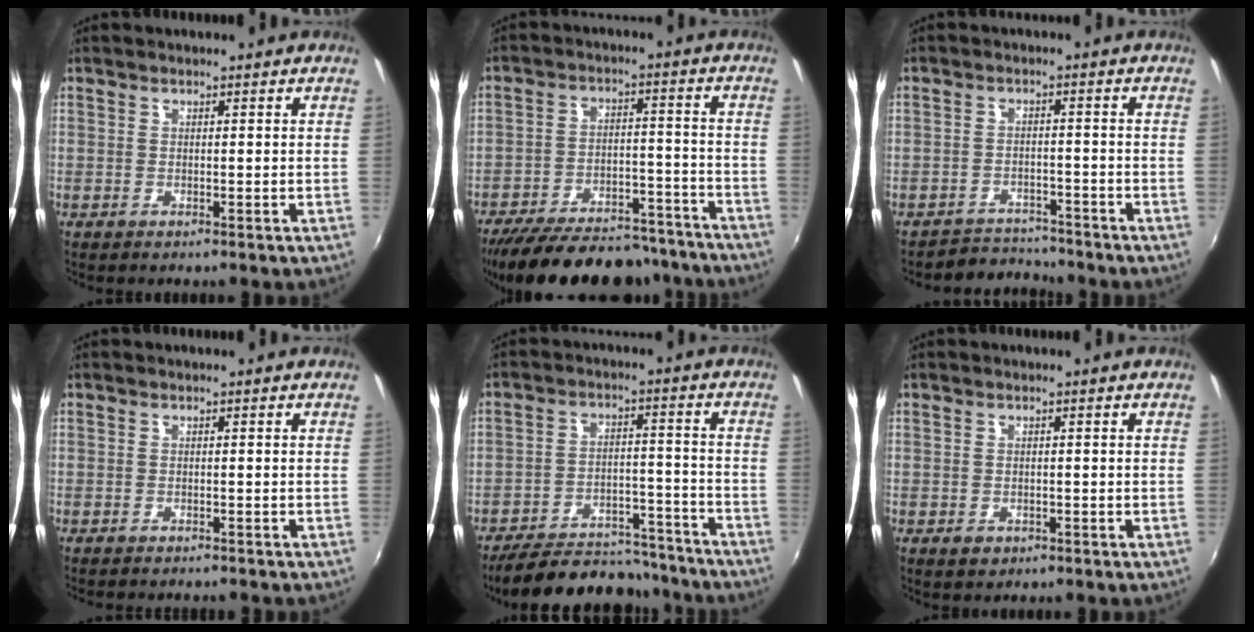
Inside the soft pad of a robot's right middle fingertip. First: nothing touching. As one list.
[{"total": 24.6, "force": [-21.1, 8.6, 9.3], "torque": [-0.185, 0.021, -0.279]}, {"total": 5.0, "force": [-4.7, 1.4, -0.7], "torque": [0.000, 0.010, -0.076]}, {"total": 3.0, "force": [-2.8, 0.6, 1.0], "torque": [-0.025, -0.012, -0.043]}, {"total": 18.7, "force": [-16.5, 6.3, 5.9], "torque": [-0.120, 0.028, -0.218]}, {"total": 1.9, "force": [-1.0, 1.4, 0.8], "torque": [-0.015, -0.003, -0.014]}]